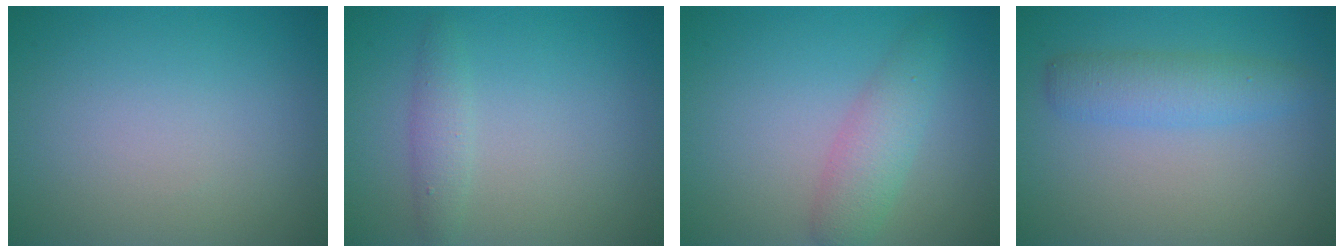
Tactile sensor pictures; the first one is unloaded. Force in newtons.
{"total": 1.6, "press": 1.6, "slide": 0.0}
{"total": 3.0, "press": 3.0, "slide": 0.1}
{"total": 2.9, "press": 2.9, "slide": 0.1}